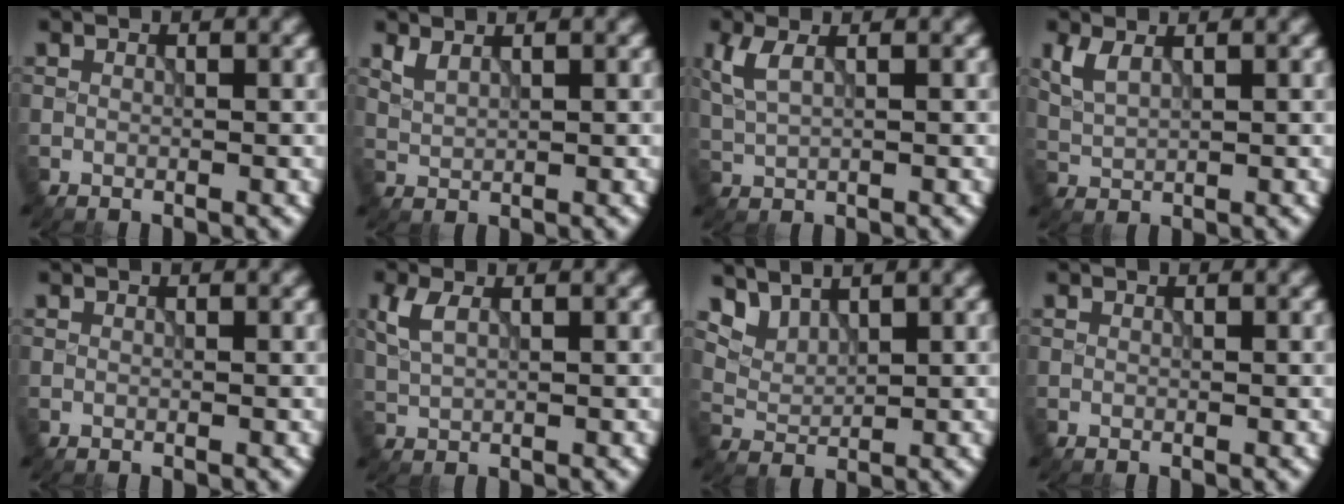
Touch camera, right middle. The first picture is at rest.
{"total": 1.5, "force": [1.2, 0.5, 0.8], "torque": [-0.022, -0.003, 0.031]}
{"total": 3.1, "force": [1.3, 1.4, 2.5], "torque": [-0.065, 0.004, 0.032]}
{"total": 2.7, "force": [1.4, 1.3, 1.9], "torque": [-0.049, 0.000, 0.034]}
{"total": 0.0}
{"total": 3.0, "force": [1.1, 1.6, 2.2], "torque": [-0.058, 0.003, 0.026]}
{"total": 3.6, "force": [3.1, 1.3, 1.3], "torque": [-0.037, -0.008, 0.074]}
{"total": 0.0}